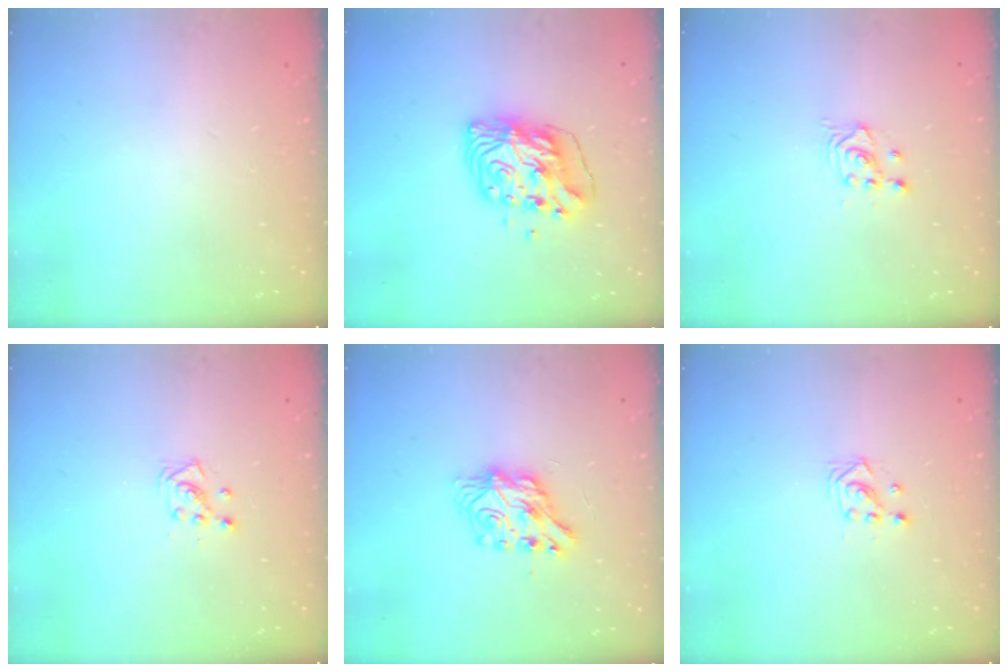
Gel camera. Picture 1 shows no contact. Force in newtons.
{"total": 10.5, "press": 10.4, "slide": 1.7}
{"total": 2.7, "press": 2.7, "slide": 0.3}
{"total": 3.3, "press": 3.2, "slide": 0.5}
{"total": 7.1, "press": 7.1, "slide": 0.3}
{"total": 2.9, "press": 2.9, "slide": 0.3}